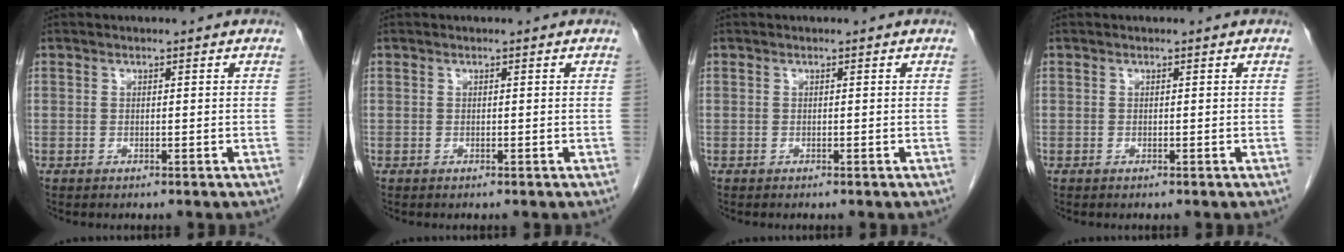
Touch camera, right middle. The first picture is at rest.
{"total": 0.0}
{"total": 0.0}
{"total": 0.0}